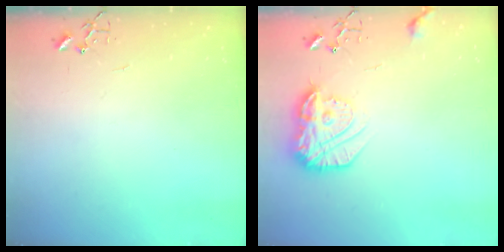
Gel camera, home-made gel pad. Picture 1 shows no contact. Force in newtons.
{"total": 16.5, "press": 16.5, "slide": 1.1}